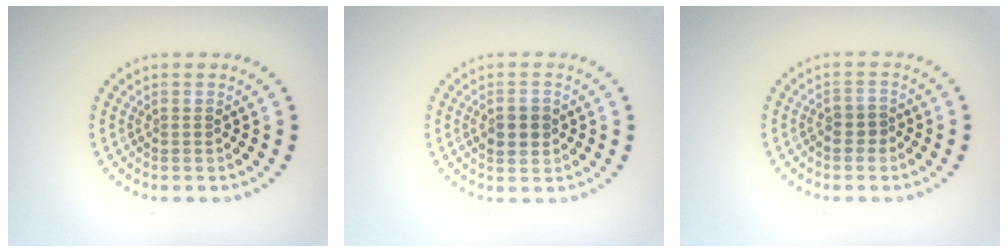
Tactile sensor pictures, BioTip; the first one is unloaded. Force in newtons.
{"total": 2.3, "press": 2.3, "slide": 0.2}
{"total": 1.4, "press": 1.1, "slide": 0.8}